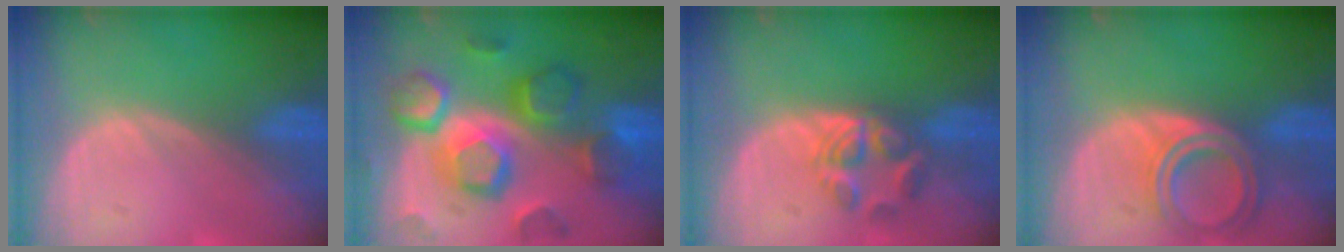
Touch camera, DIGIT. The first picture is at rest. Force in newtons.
{"total": 12.4, "press": 12.4, "slide": 1.1}
{"total": 5.7, "press": 4.8, "slide": 3.2}
{"total": 6.6, "press": 5.9, "slide": 3.0}